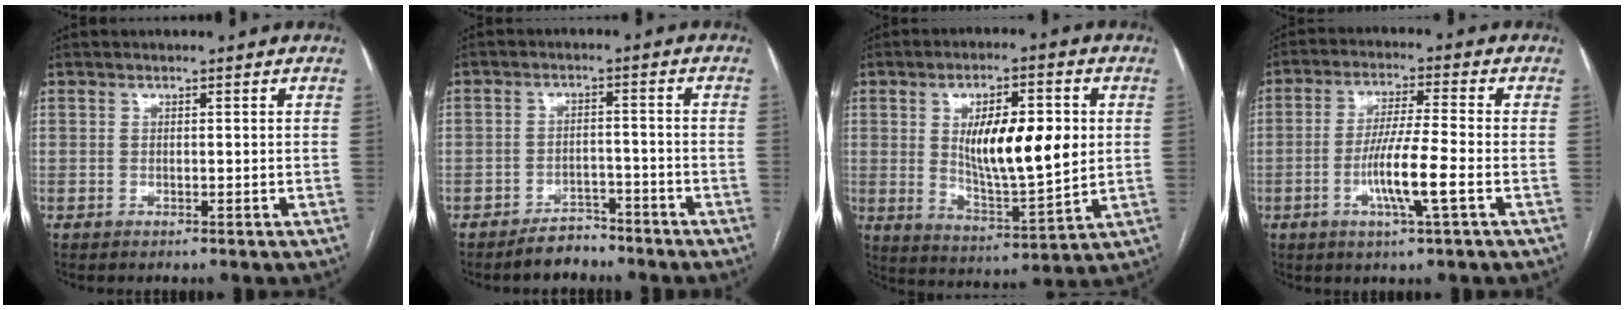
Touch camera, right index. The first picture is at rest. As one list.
[{"total": 4.3, "force": [-3.8, 1.9, 0.8], "torque": [-0.010, 0.004, -0.059]}, {"total": 13.8, "force": [2.0, 4.0, 13.1], "torque": [-0.224, -0.001, 0.038]}, {"total": 8.4, "force": [-2.6, -0.2, 7.9], "torque": [-0.152, -0.006, -0.052]}]